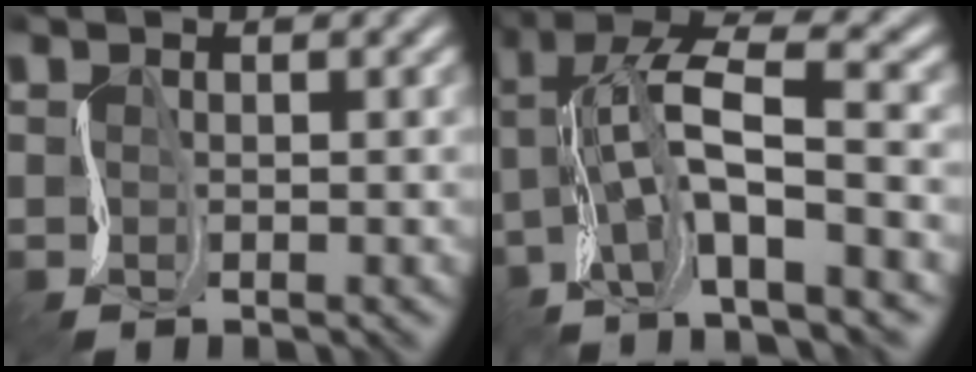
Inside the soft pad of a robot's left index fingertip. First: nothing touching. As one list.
[{"total": 7.8, "force": [-2.6, 1.0, 7.3], "torque": [-0.117, -0.001, -0.055]}]